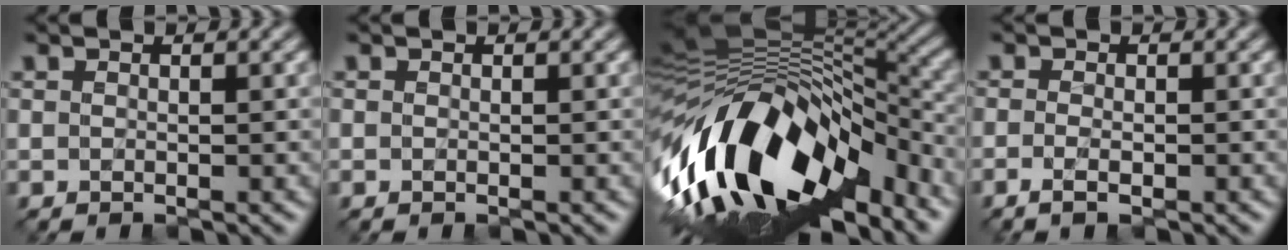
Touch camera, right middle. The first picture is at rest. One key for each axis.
{"total": 0.0}
{"total": 15.4, "fx": -7.4, "fy": 7.0, "fz": 11.5, "tx": -0.201, "ty": 0.016, "tz": -0.132}
{"total": 1.2, "fx": -0.7, "fy": 0.4, "fz": 0.9, "tx": -0.019, "ty": -0.008, "tz": -0.008}